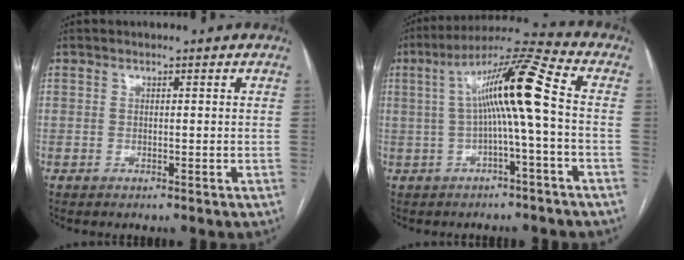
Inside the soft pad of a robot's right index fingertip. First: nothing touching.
{"total": 11.3, "force": [0.3, -0.5, 11.2], "torque": [-0.193, 0.032, 0.002]}